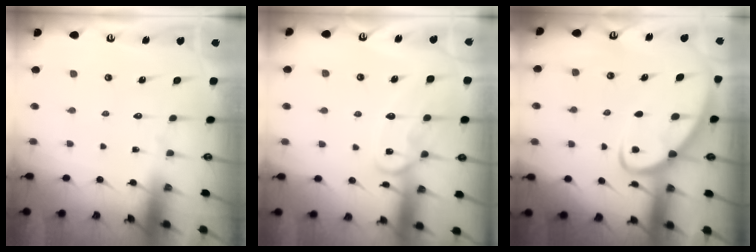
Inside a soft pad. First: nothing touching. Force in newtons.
{"total": 12.1, "press": 12.1, "slide": 1.0}
{"total": 4.4, "press": 4.3, "slide": 0.4}